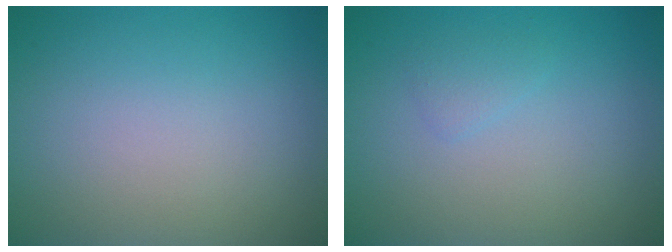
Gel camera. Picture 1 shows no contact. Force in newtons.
{"total": 0.9, "press": 0.9, "slide": 0.0}